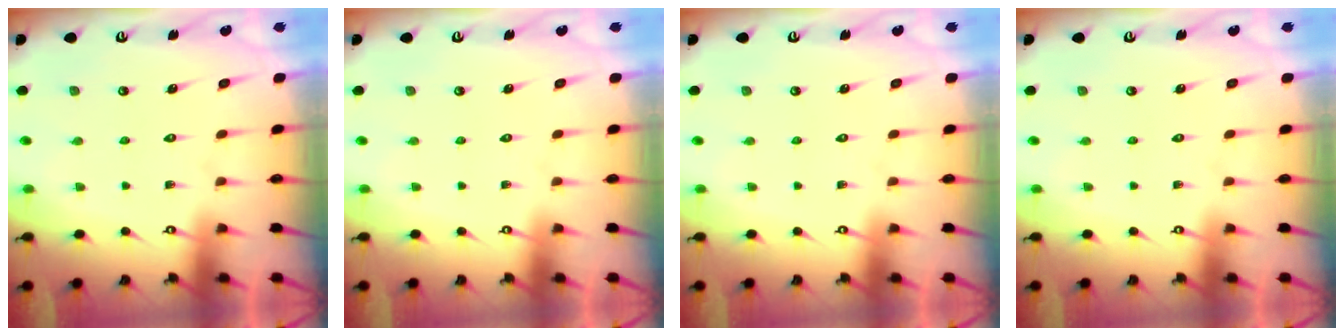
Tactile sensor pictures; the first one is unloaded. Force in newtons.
{"total": 0.0}
{"total": 0.0}
{"total": 0.0}